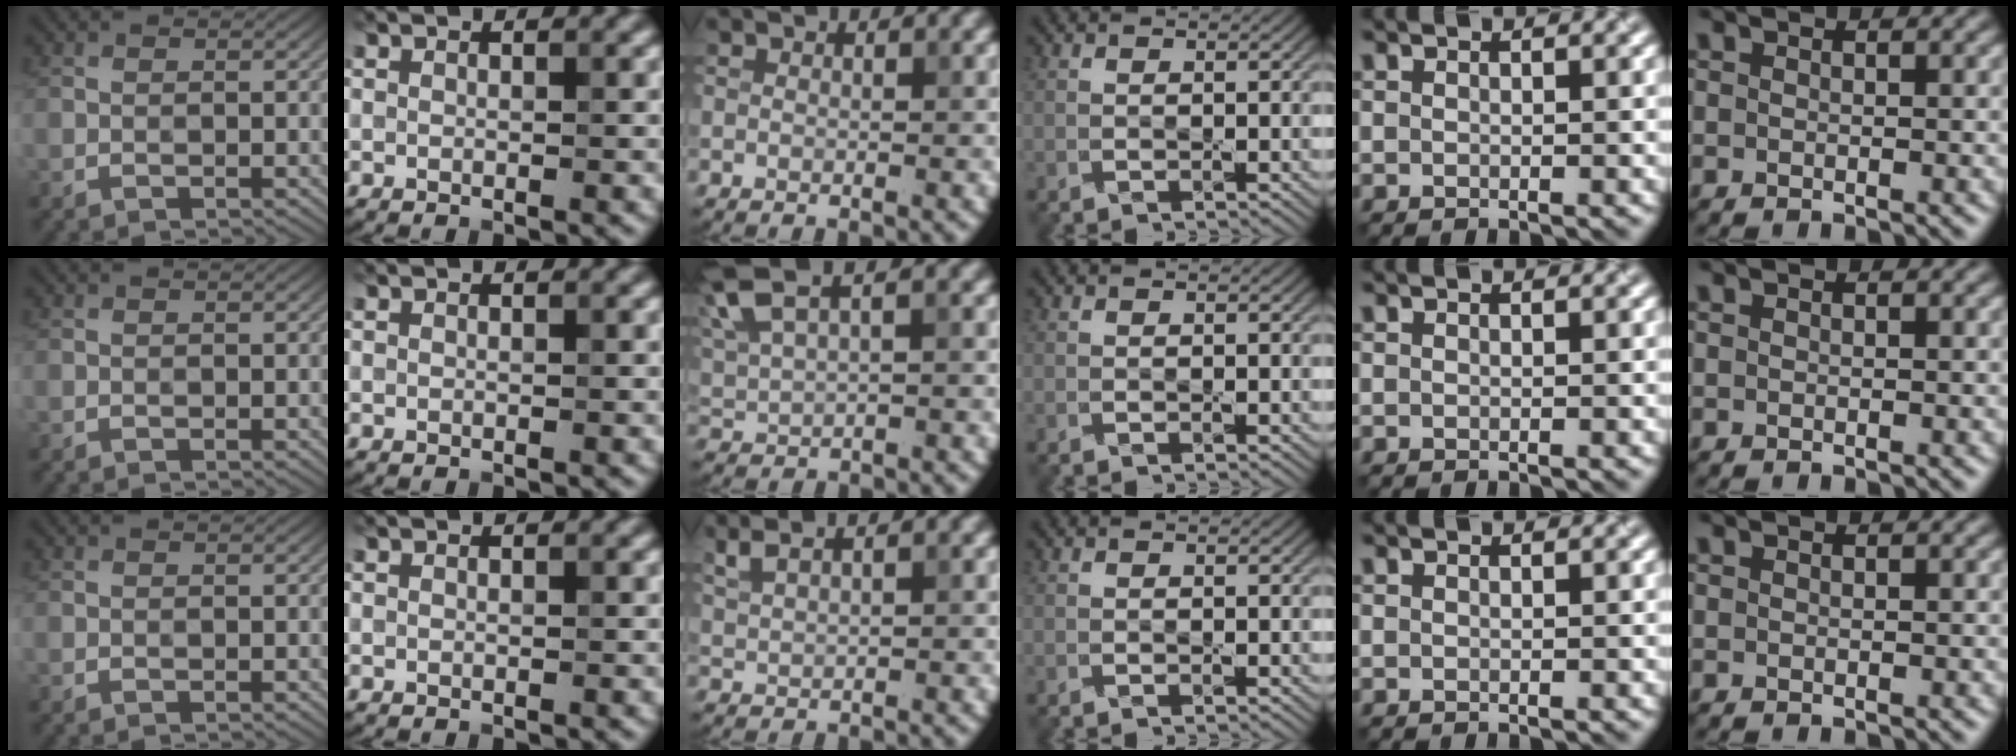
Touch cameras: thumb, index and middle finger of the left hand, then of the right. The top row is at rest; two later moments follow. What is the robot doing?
{"motion": "press", "object": "keyboard"}